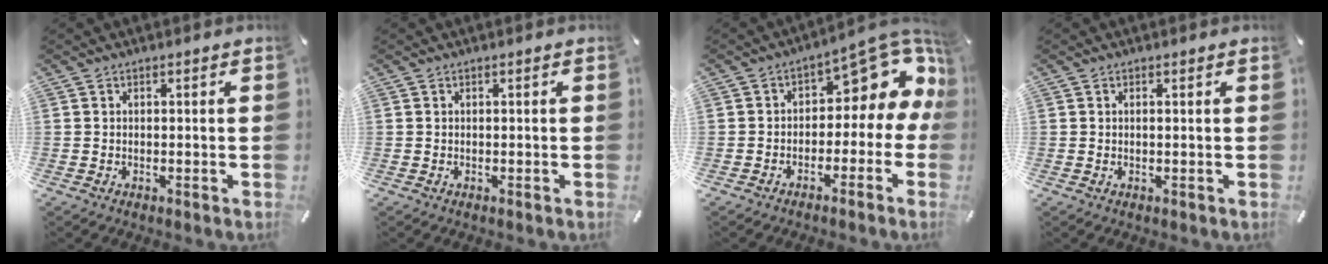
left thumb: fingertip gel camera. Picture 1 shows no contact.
{"total": 0.0}
{"total": 10.8, "force": [5.2, 5.8, 7.5], "torque": [-0.088, -0.049, 0.084]}
{"total": 0.8, "force": [0.2, 0.0, 0.7], "torque": [-0.013, -0.001, 0.003]}